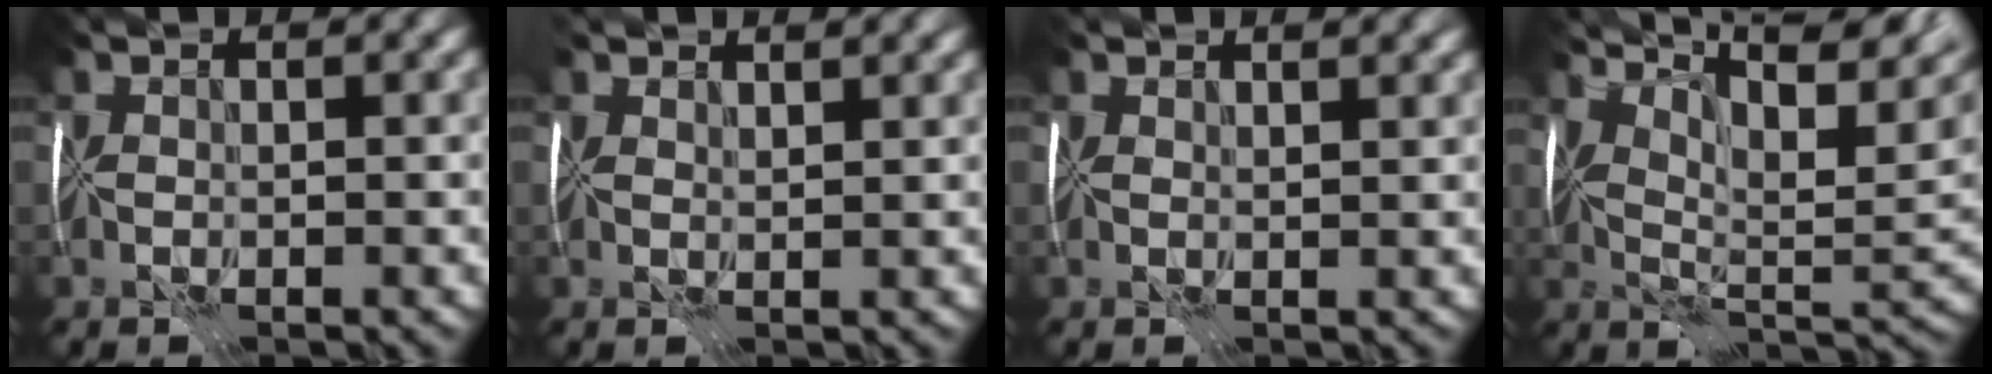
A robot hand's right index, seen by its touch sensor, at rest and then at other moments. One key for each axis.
{"total": 2.0, "fx": 1.7, "fy": 0.3, "fz": 0.9, "tx": -0.009, "ty": 0.004, "tz": 0.024}
{"total": 2.8, "fx": 2.1, "fy": 0.9, "fz": 1.5, "tx": -0.006, "ty": 0.016, "tz": 0.016}
{"total": 12.2, "fx": 6.5, "fy": 3.8, "fz": 9.6, "tx": -0.154, "ty": 0.020, "tz": 0.103}